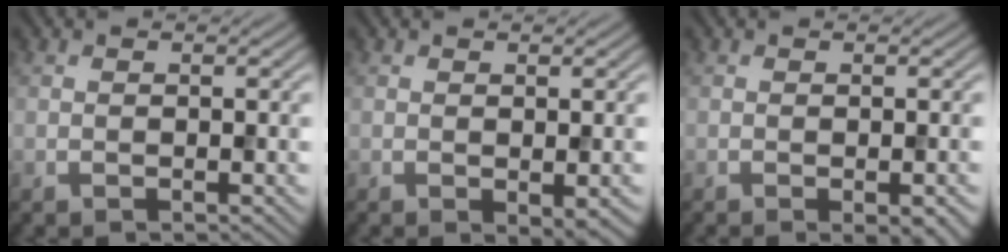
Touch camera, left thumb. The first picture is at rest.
{"total": 2.1, "force": [-0.5, 0.6, 1.9], "torque": [-0.032, -0.008, -0.006]}
{"total": 3.5, "force": [-1.6, 0.9, 3.0], "torque": [-0.037, -0.002, -0.017]}